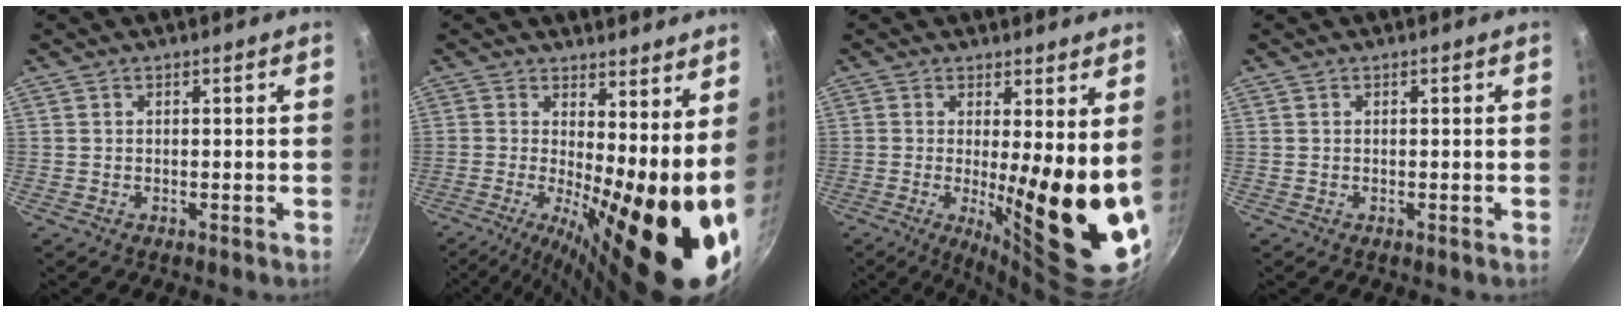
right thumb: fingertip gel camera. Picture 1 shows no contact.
{"total": 18.4, "force": [-0.9, 5.7, 17.4], "torque": [-0.245, -0.028, -0.012]}
{"total": 17.0, "force": [0.6, 4.5, 16.4], "torque": [-0.200, -0.045, 0.018]}
{"total": 0.0}